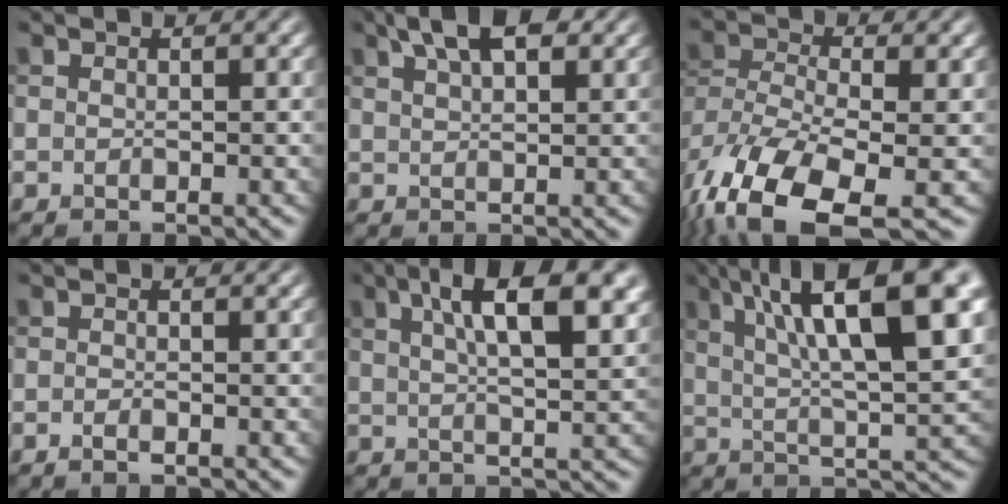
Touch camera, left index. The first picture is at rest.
{"total": 4.9, "force": [3.0, 1.9, 3.4], "torque": [-0.052, 0.012, 0.050]}
{"total": 12.7, "force": [-7.9, 5.5, 8.3], "torque": [-0.189, -0.032, -0.123]}
{"total": 0.9, "force": [-0.5, 0.2, 0.7], "torque": [-0.011, -0.002, -0.009]}
{"total": 9.7, "force": [4.0, 3.3, 8.2], "torque": [-0.101, 0.020, 0.055]}
{"total": 14.6, "force": [6.4, 3.8, 12.6], "torque": [-0.195, 0.018, 0.106]}